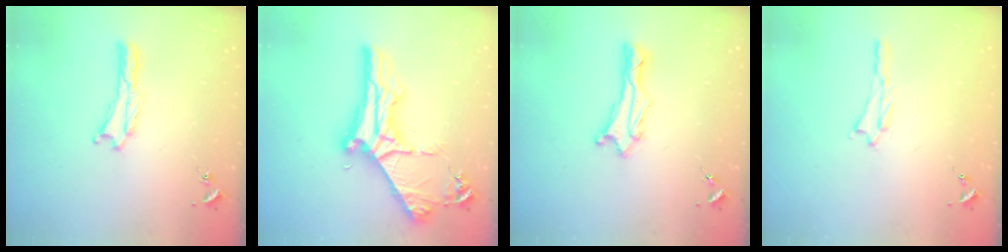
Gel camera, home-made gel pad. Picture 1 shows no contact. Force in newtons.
{"total": 10.4, "press": 10.3, "slide": 1.3}
{"total": 1.3, "press": 1.2, "slide": 0.1}
{"total": 0.8, "press": 0.8, "slide": 0.2}